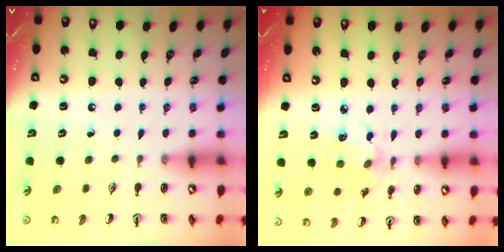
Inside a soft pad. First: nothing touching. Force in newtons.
{"total": 7.2, "press": 7.2, "slide": 0.4}